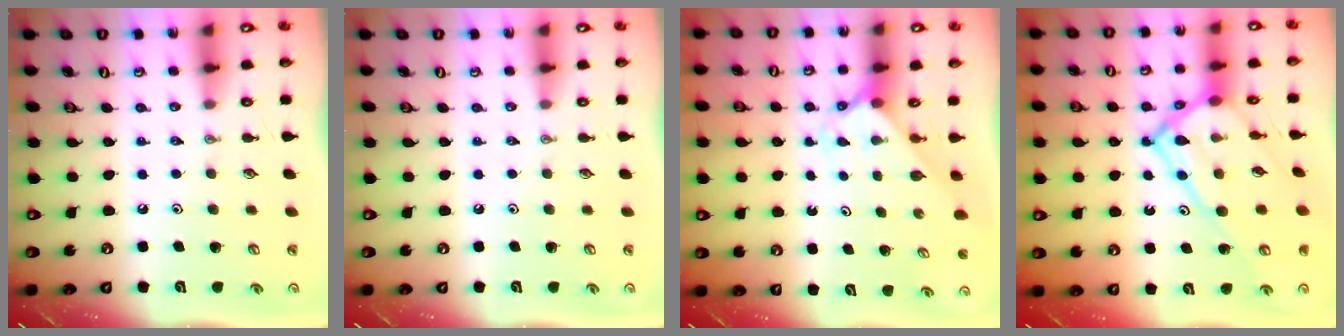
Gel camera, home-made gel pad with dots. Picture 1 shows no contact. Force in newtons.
{"total": 0.0}
{"total": 2.3, "press": 2.3, "slide": 0.2}
{"total": 17.3, "press": 17.2, "slide": 1.8}